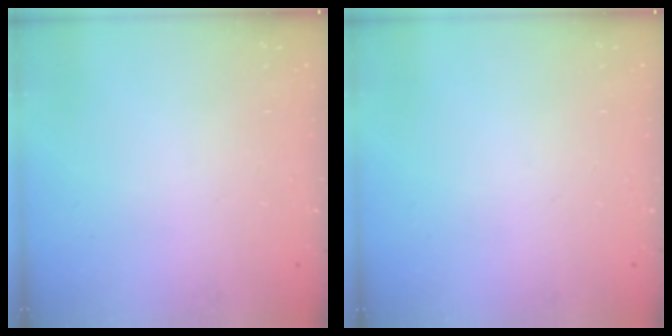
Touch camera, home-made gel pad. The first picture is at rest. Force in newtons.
{"total": 0.0}